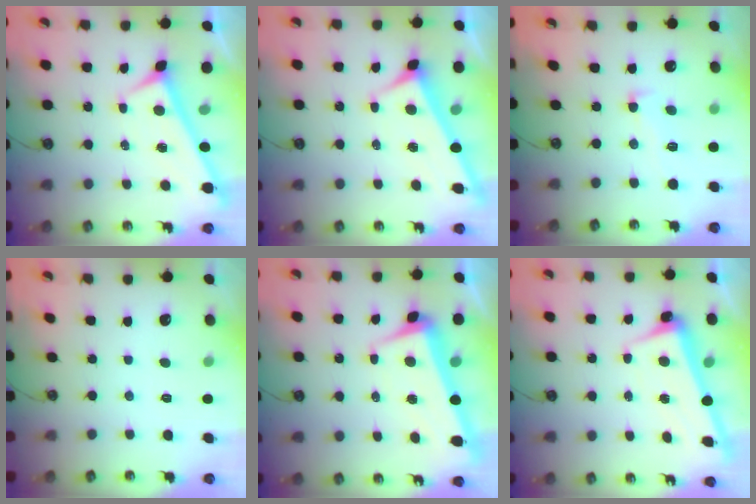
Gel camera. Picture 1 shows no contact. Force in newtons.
{"total": 4.0, "press": 4.0, "slide": 0.1}
{"total": 1.2, "press": 0.6, "slide": 1.0}
{"total": 0.0}
{"total": 2.1, "press": 0.4, "slide": 2.0}
{"total": 2.3, "press": 2.2, "slide": 0.8}